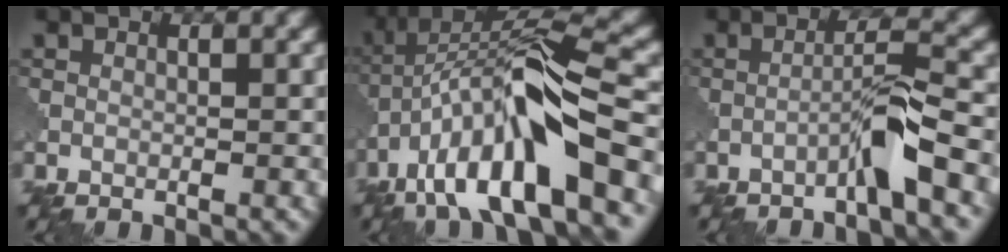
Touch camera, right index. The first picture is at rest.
{"total": 13.2, "force": [-5.5, 3.3, 11.5], "torque": [-0.207, 0.018, -0.089]}
{"total": 3.7, "force": [-2.2, -0.1, 3.0], "torque": [-0.052, 0.018, -0.050]}